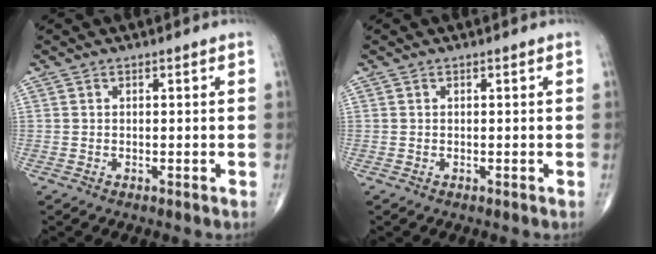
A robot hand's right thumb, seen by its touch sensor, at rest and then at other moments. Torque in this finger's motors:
{"motor_torque": [0.00, 0.00, 0.11, 0.12, 0.00]}